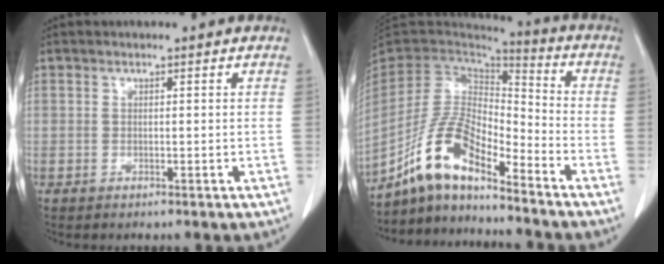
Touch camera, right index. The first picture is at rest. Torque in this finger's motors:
{"motor_torque": [0.21, -0.16, 0.12, 0.02]}